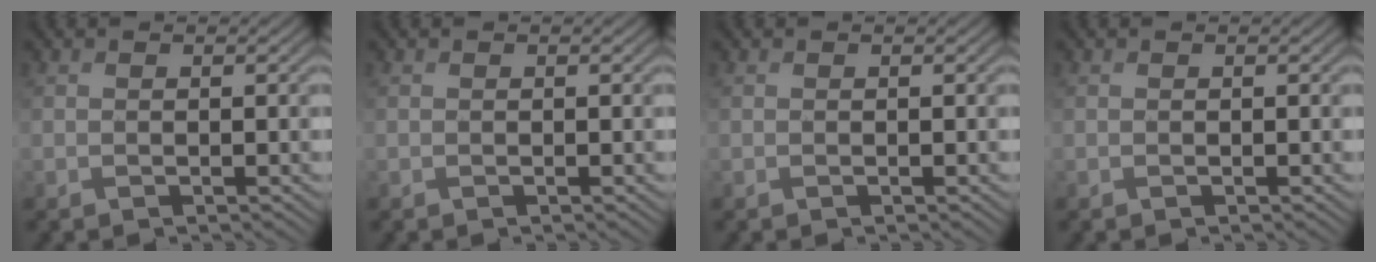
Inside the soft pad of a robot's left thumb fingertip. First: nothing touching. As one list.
[{"total": 0.0}, {"total": 0.0}, {"total": 0.0}]